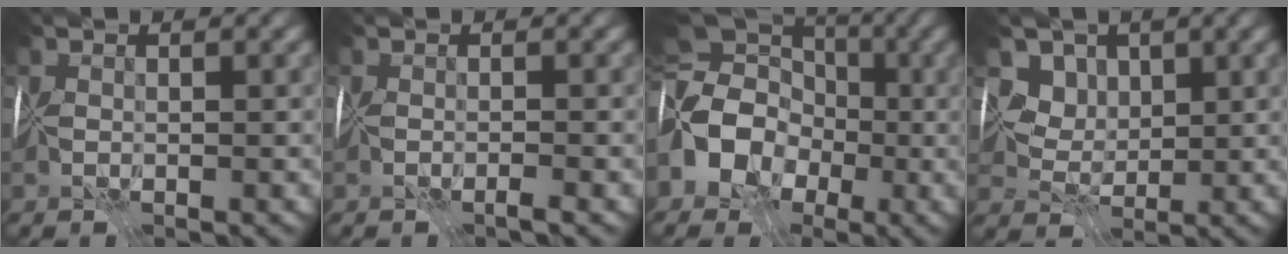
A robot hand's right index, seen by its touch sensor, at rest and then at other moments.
{"total": 1.3, "force": [-1.0, -0.9, -0.1], "torque": [0.005, -0.005, -0.018]}
{"total": 11.9, "force": [-2.3, 10.0, 6.0], "torque": [-0.112, 0.008, -0.066]}
{"total": 3.7, "force": [2.4, 2.7, 0.9], "torque": [-0.010, -0.012, 0.043]}